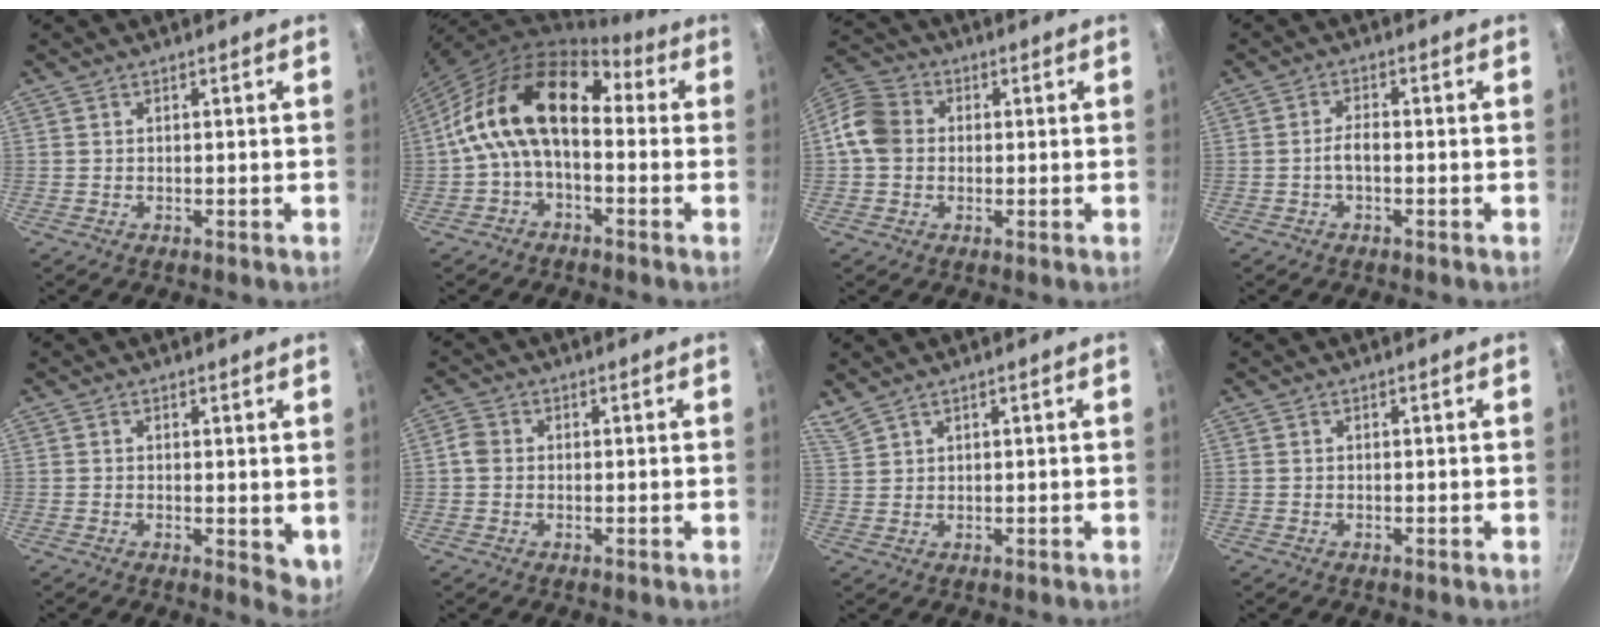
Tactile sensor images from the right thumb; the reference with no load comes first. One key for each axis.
{"total": 16.8, "fx": 0.1, "fy": 10.3, "fz": 13.2, "tx": -0.215, "ty": 0.047, "tz": -0.022}
{"total": 8.4, "fx": 0.2, "fy": 7.1, "fz": 4.6, "tx": -0.066, "ty": 0.018, "tz": -0.016}
{"total": 2.7, "fx": -0.8, "fy": 1.2, "fz": 2.3, "tx": -0.041, "ty": 0.016, "tz": -0.018}
{"total": 4.7, "fx": 0.5, "fy": 2.4, "fz": 4.0, "tx": -0.048, "ty": -0.010, "tz": 0.008}
{"total": 2.7, "fx": 0.1, "fy": 2.3, "fz": 1.4, "tx": -0.026, "ty": 0.008, "tz": -0.006}
{"total": 2.9, "fx": 2.6, "fy": 0.6, "fz": 1.1, "tx": -0.022, "ty": -0.004, "tz": 0.060}
{"total": 0.0}